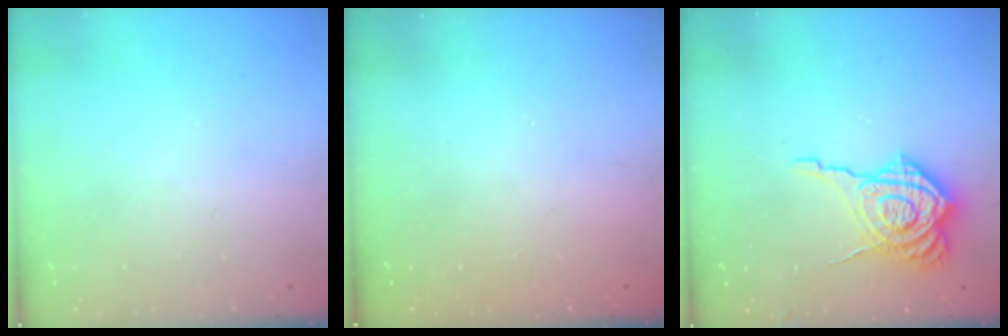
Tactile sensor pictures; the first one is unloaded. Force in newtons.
{"total": 2.3, "press": 2.2, "slide": 0.8}
{"total": 13.1, "press": 13.1, "slide": 0.9}